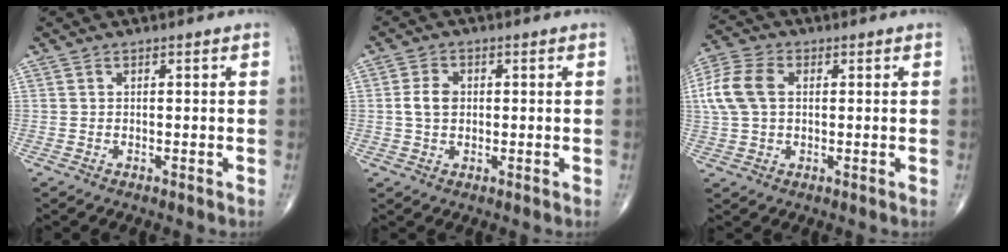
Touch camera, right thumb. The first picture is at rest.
{"total": 4.1, "force": [0.2, 2.9, 2.8], "torque": [-0.051, 0.006, 0.002]}
{"total": 9.3, "force": [1.4, 6.2, 6.8], "torque": [-0.156, 0.019, 0.027]}